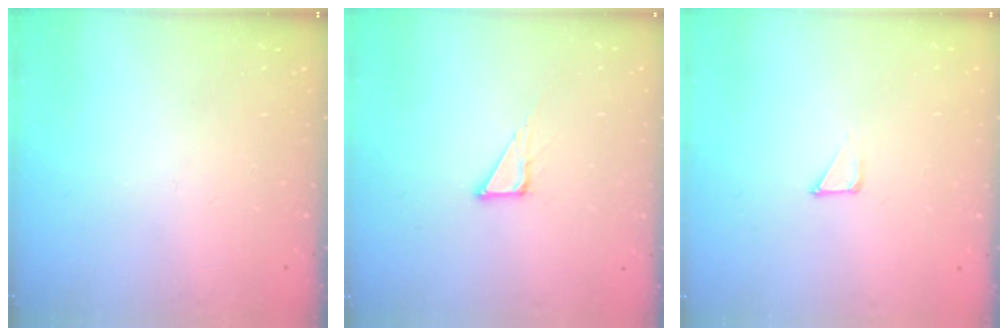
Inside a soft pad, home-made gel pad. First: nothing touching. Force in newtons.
{"total": 3.3, "press": 3.3, "slide": 0.2}
{"total": 1.3, "press": 1.3, "slide": 0.0}